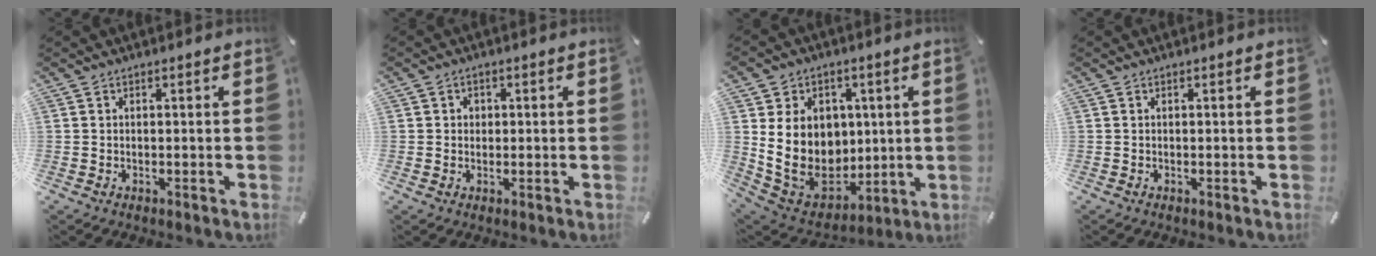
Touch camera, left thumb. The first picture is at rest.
{"total": 2.0, "force": [0.0, 1.9, 0.5], "torque": [-0.003, 0.004, -0.004]}
{"total": 16.4, "force": [2.6, 13.9, 8.4], "torque": [-0.155, -0.031, 0.060]}
{"total": 0.0}